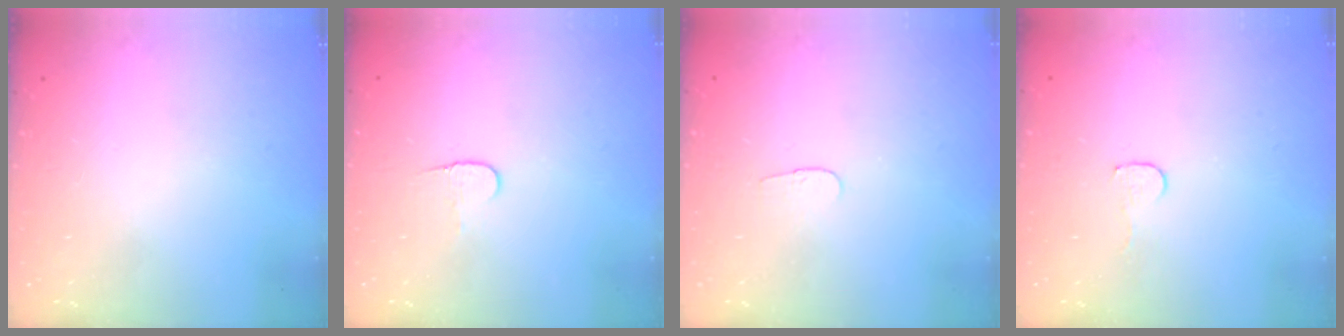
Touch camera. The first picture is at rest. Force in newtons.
{"total": 4.1, "press": 4.1, "slide": 0.4}
{"total": 2.8, "press": 2.8, "slide": 0.3}
{"total": 3.5, "press": 3.5, "slide": 0.3}